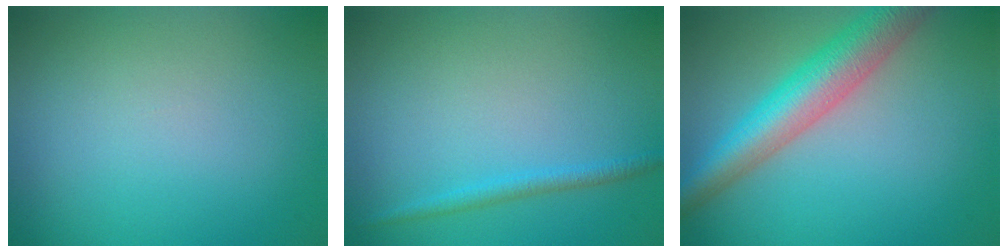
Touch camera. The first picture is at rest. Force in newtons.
{"total": 1.4, "press": 1.4, "slide": 0.1}
{"total": 6.1, "press": 6.1, "slide": 0.2}